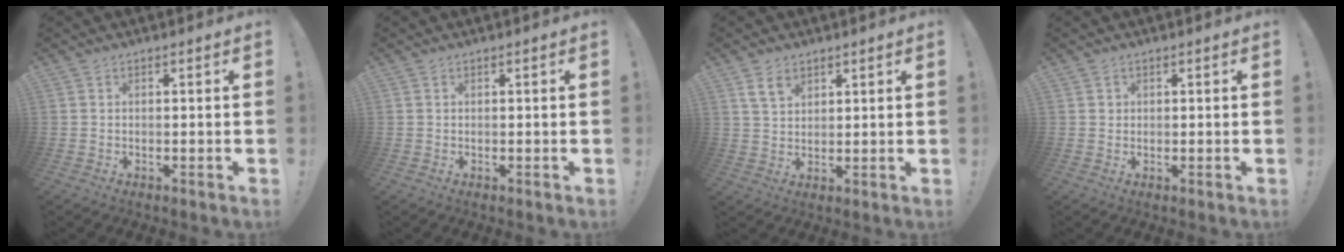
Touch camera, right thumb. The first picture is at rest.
{"total": 0.0}
{"total": 6.2, "force": [3.6, 4.3, 2.7], "torque": [-0.043, -0.008, 0.070]}
{"total": 1.2, "force": [0.5, 1.1, 0.0], "torque": [0.003, 0.000, 0.008]}